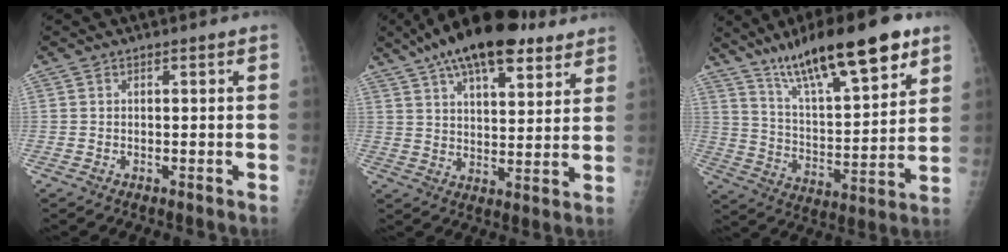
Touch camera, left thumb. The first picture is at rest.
{"total": 20.3, "force": [13.4, 8.1, 12.9], "torque": [-0.188, -0.018, 0.209]}
{"total": 21.5, "force": [13.9, 5.5, 15.5], "torque": [-0.229, -0.051, 0.235]}